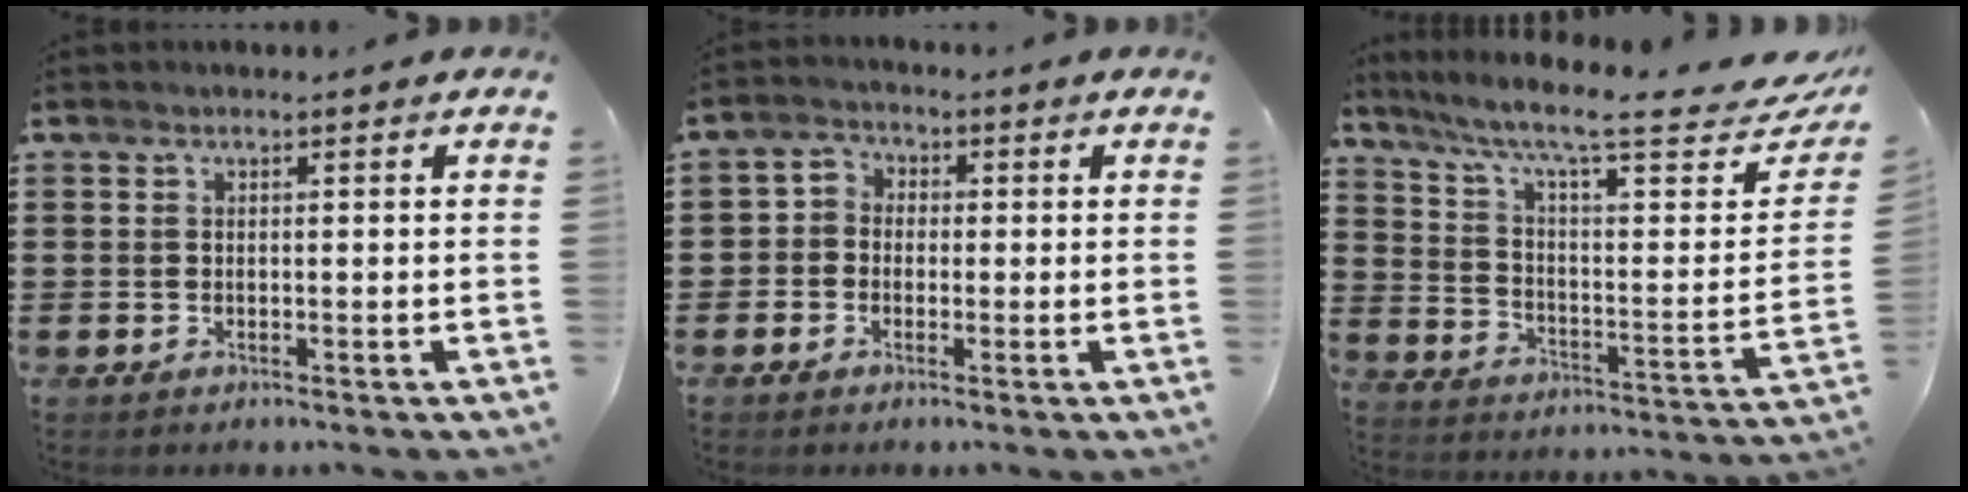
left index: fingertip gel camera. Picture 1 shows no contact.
{"total": 2.6, "force": [-1.3, 2.3, 0.2], "torque": [-0.016, 0.011, -0.032]}
{"total": 9.8, "force": [7.6, 1.2, 6.1], "torque": [-0.130, -0.051, 0.121]}